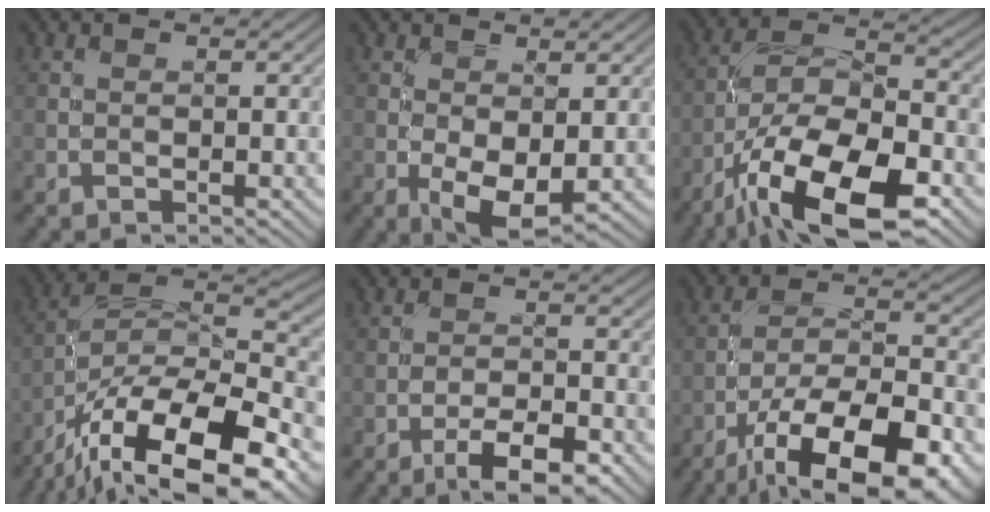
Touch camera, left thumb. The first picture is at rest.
{"total": 4.8, "force": [-0.9, 2.4, 4.1], "torque": [-0.079, -0.007, -0.016]}
{"total": 16.4, "force": [-9.4, 6.3, 11.9], "torque": [-0.217, -0.010, -0.178]}
{"total": 18.2, "force": [-12.1, 6.9, 11.8], "torque": [-0.222, -0.023, -0.199]}
{"total": 6.4, "force": [-4.0, 1.9, 4.6], "torque": [-0.074, 0.004, -0.064]}
{"total": 17.9, "force": [-10.6, 6.8, 12.7], "torque": [-0.200, -0.028, -0.167]}